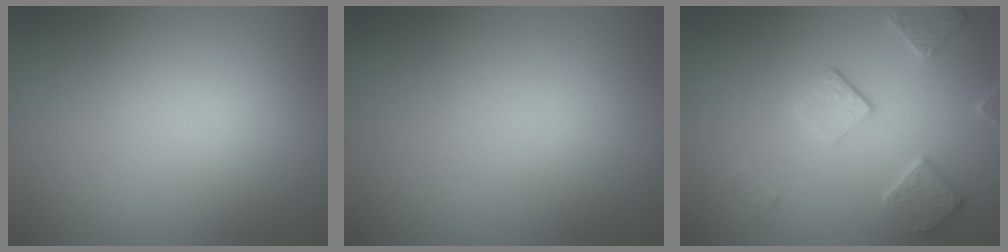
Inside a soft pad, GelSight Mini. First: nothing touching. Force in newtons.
{"total": 0.0}
{"total": 4.0, "press": 3.2, "slide": 2.5}